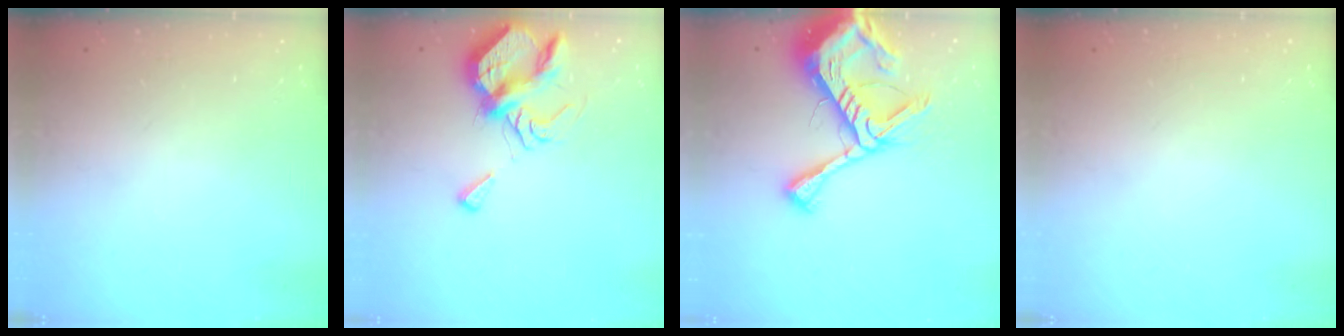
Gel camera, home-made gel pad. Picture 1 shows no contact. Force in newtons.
{"total": 8.0, "press": 8.0, "slide": 0.9}
{"total": 17.4, "press": 17.3, "slide": 1.6}
{"total": 0.0}